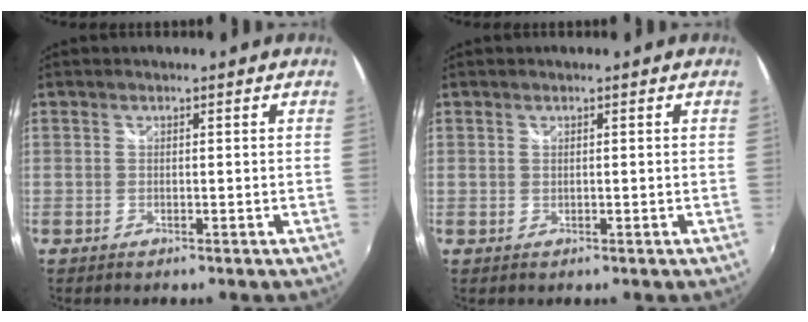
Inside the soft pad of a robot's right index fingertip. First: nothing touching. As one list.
[{"total": 0.0}]